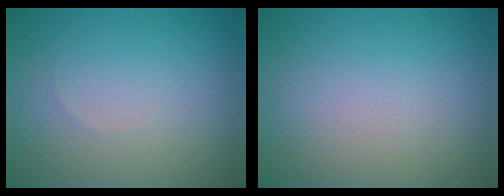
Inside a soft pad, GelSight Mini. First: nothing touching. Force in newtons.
{"total": 0.0}